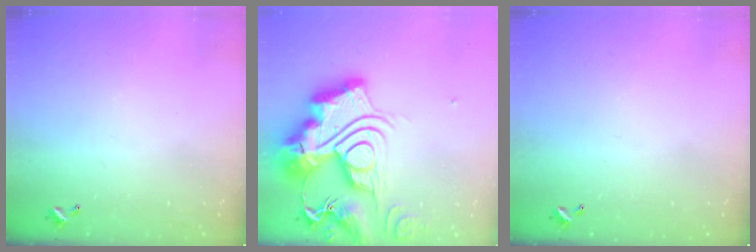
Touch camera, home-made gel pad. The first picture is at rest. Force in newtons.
{"total": 0.6, "press": 0.6, "slide": 0.0}
{"total": 0.0}